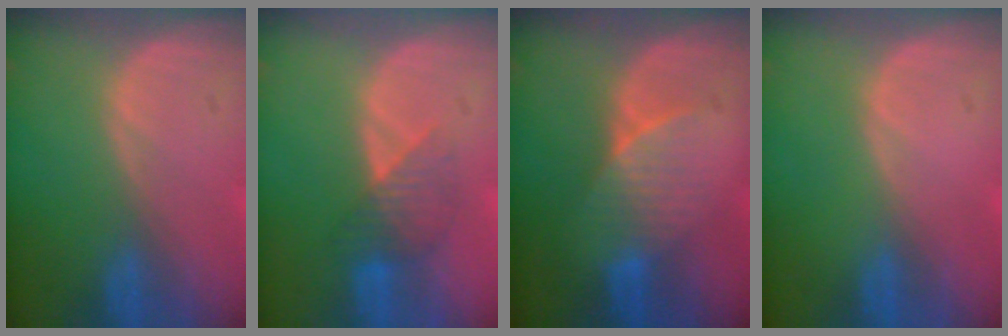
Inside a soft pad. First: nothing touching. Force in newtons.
{"total": 3.9, "press": 3.8, "slide": 1.1}
{"total": 4.9, "press": 4.7, "slide": 1.3}
{"total": 0.0}